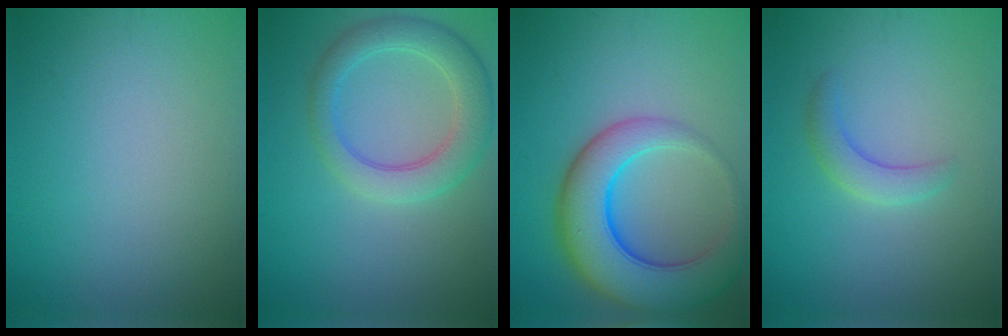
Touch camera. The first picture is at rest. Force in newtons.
{"total": 5.0, "press": 4.9, "slide": 0.4}
{"total": 9.1, "press": 9.1, "slide": 0.6}
{"total": 2.3, "press": 2.2, "slide": 0.2}